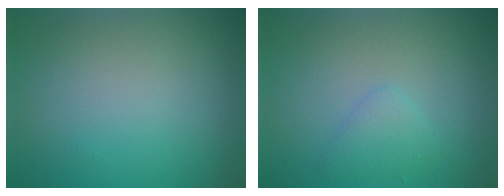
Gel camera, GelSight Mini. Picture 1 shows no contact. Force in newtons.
{"total": 1.4, "press": 1.4, "slide": 0.1}